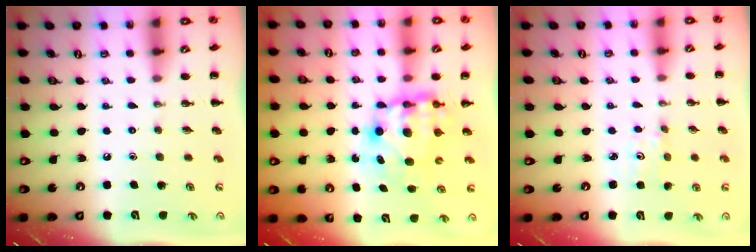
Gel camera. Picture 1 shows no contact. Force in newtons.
{"total": 7.7, "press": 7.5, "slide": 1.9}
{"total": 1.5, "press": 1.4, "slide": 0.5}